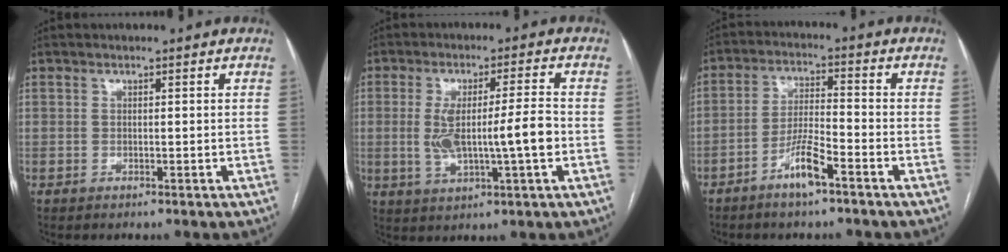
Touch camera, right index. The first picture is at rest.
{"total": 9.5, "force": [-1.0, 1.0, 9.4], "torque": [-0.176, 0.009, -0.012]}
{"total": 6.4, "force": [-4.0, 0.7, 4.9], "torque": [-0.101, 0.001, -0.076]}